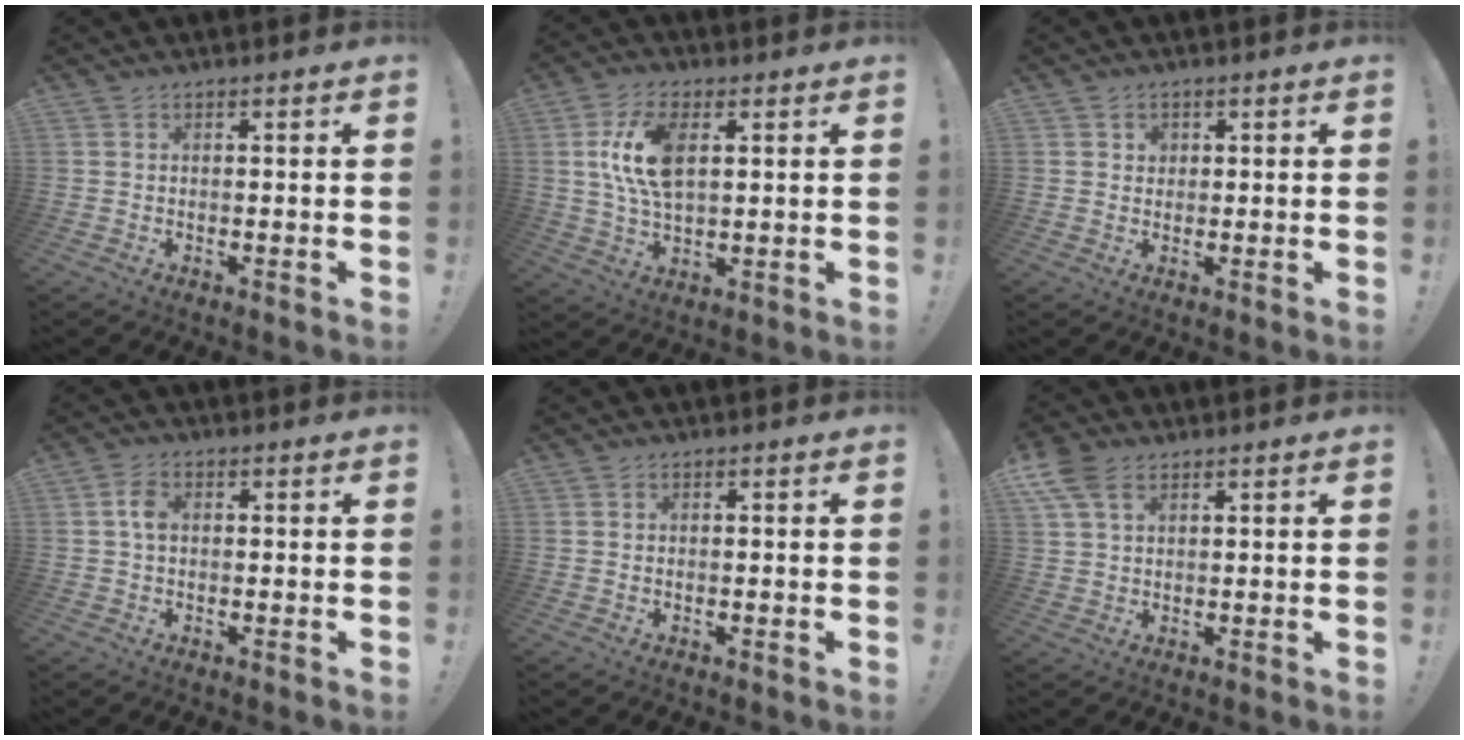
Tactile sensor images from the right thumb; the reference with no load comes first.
{"total": 12.1, "force": [3.1, 6.4, 9.9], "torque": [-0.201, 0.001, 0.054]}
{"total": 2.0, "force": [0.8, 1.7, 0.5], "torque": [-0.001, -0.005, 0.013]}
{"total": 4.1, "force": [0.4, 2.6, 3.1], "torque": [-0.053, 0.009, 0.006]}
{"total": 0.6, "force": [0.3, 0.4, -0.2], "torque": [0.004, 0.003, 0.006]}
{"total": 7.3, "force": [3.7, 4.2, 4.8], "torque": [-0.094, -0.006, 0.073]}